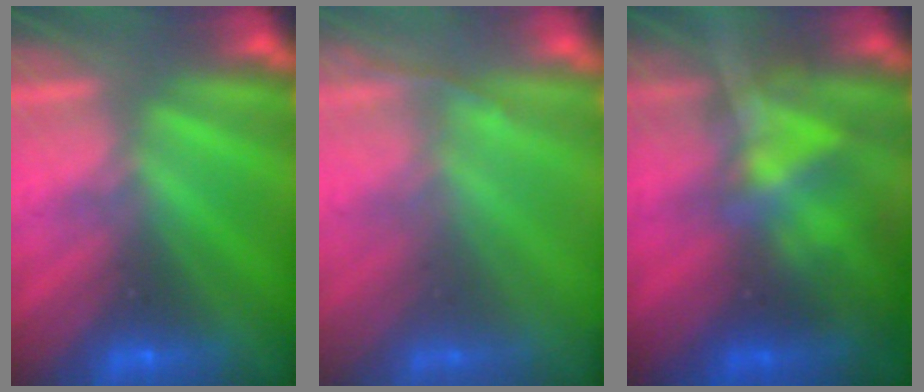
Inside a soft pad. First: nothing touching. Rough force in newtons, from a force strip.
{"total": 1.4}
{"total": 3.9}